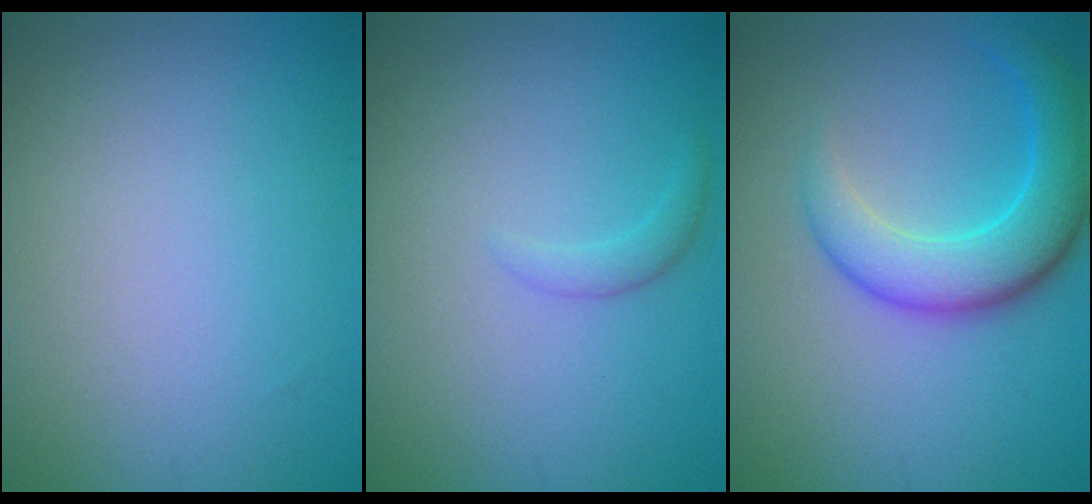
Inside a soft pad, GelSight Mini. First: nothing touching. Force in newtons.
{"total": 1.1, "press": 1.1, "slide": 0.1}
{"total": 5.7, "press": 5.7, "slide": 0.3}